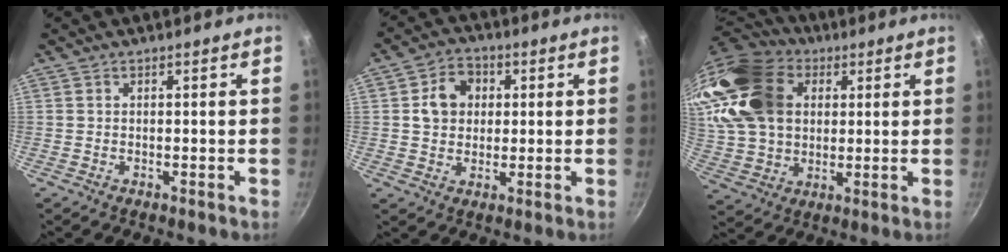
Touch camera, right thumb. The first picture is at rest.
{"total": 7.5, "force": [1.5, 6.3, 3.8], "torque": [-0.034, 0.008, 0.018]}
{"total": 22.8, "force": [7.9, 16.8, 13.2], "torque": [-0.256, 0.007, 0.152]}